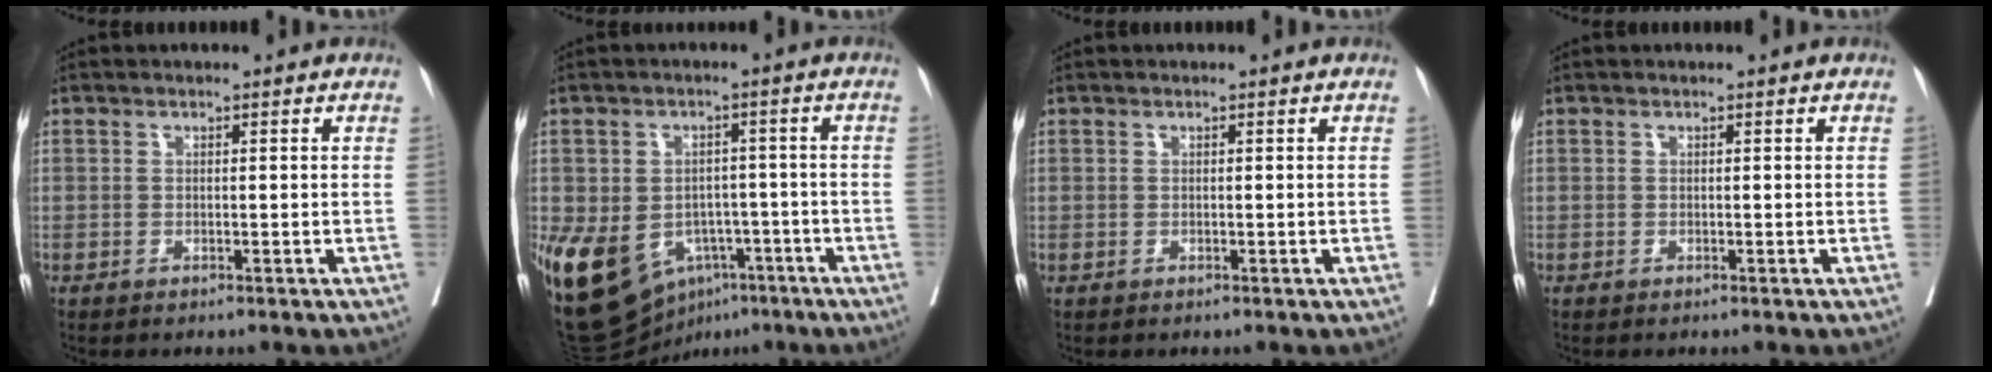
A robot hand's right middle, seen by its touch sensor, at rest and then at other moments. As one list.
[{"total": 15.5, "force": [-6.9, 11.0, 8.5], "torque": [-0.177, 0.007, -0.095]}, {"total": 0.0}, {"total": 0.0}]